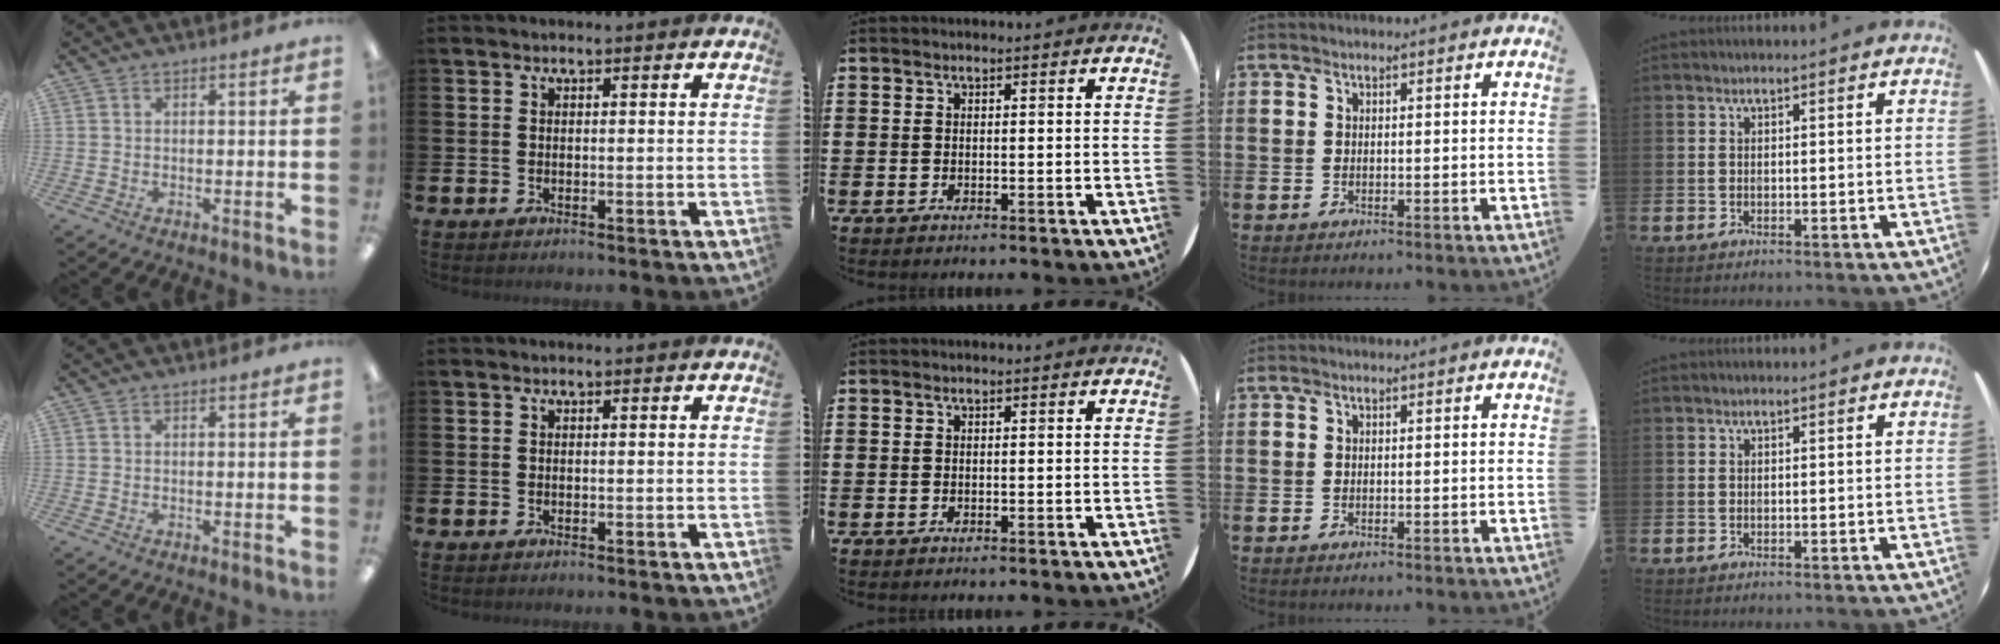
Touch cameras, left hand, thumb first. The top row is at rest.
{}